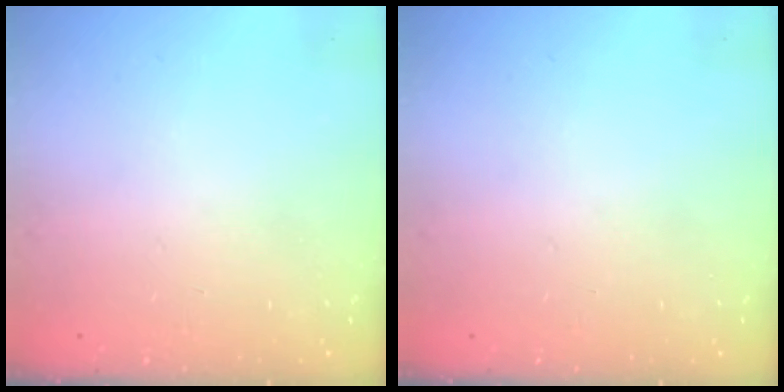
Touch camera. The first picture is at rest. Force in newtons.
{"total": 0.0}